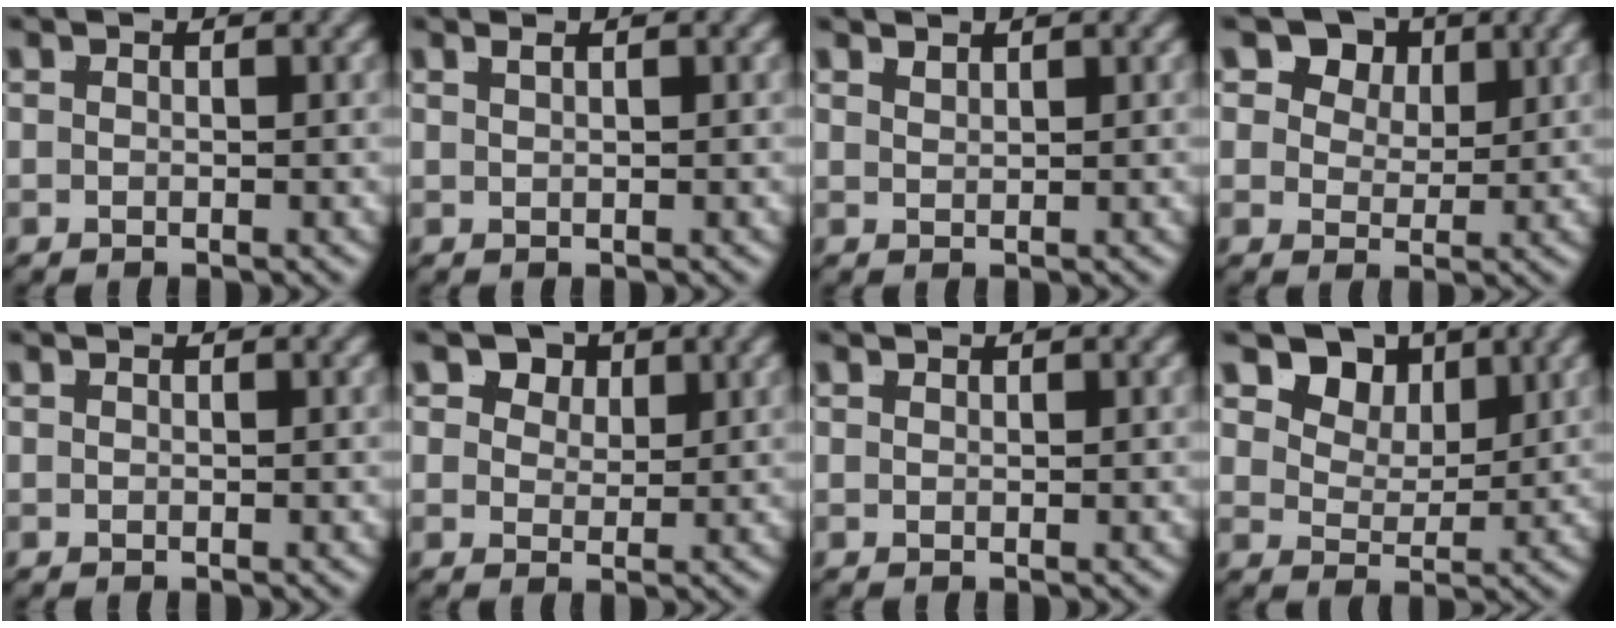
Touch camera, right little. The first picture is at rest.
{"total": 1.2, "force": [0.4, -1.1, 0.1], "torque": [0.008, 0.002, 0.013]}
{"total": 1.5, "force": [1.0, -1.1, -0.2], "torque": [0.016, 0.000, 0.027]}
{"total": 8.2, "force": [3.3, 6.2, 4.1], "torque": [-0.076, -0.003, 0.051]}
{"total": 0.0}
{"total": 5.9, "force": [2.6, 4.5, 2.8], "torque": [-0.054, -0.005, 0.043]}
{"total": 0.7, "force": [0.4, -0.6, -0.2], "torque": [0.013, 0.000, 0.010]}
{"total": 8.7, "force": [4.3, 6.3, 4.2], "torque": [-0.081, 0.004, 0.059]}